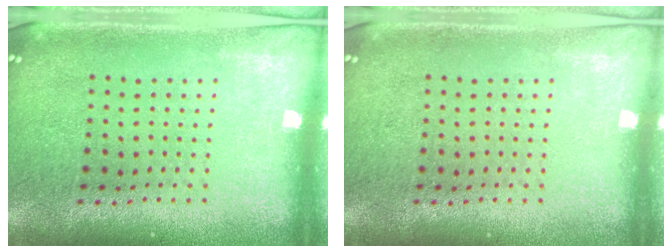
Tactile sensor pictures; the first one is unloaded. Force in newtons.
{"total": 0.0}